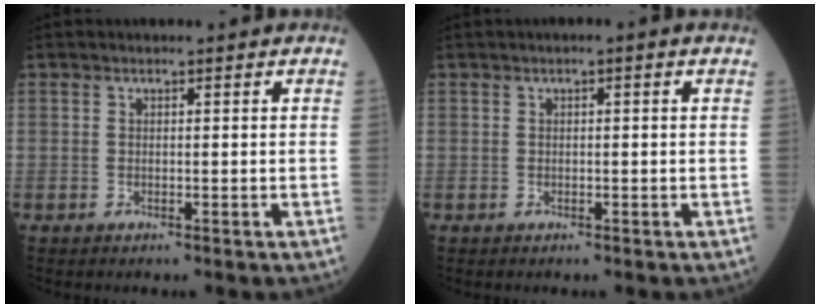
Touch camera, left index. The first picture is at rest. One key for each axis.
{"total": 0.7, "fx": 0.0, "fy": 0.0, "fz": 0.7, "tx": -0.013, "ty": 0.000, "tz": -0.004}